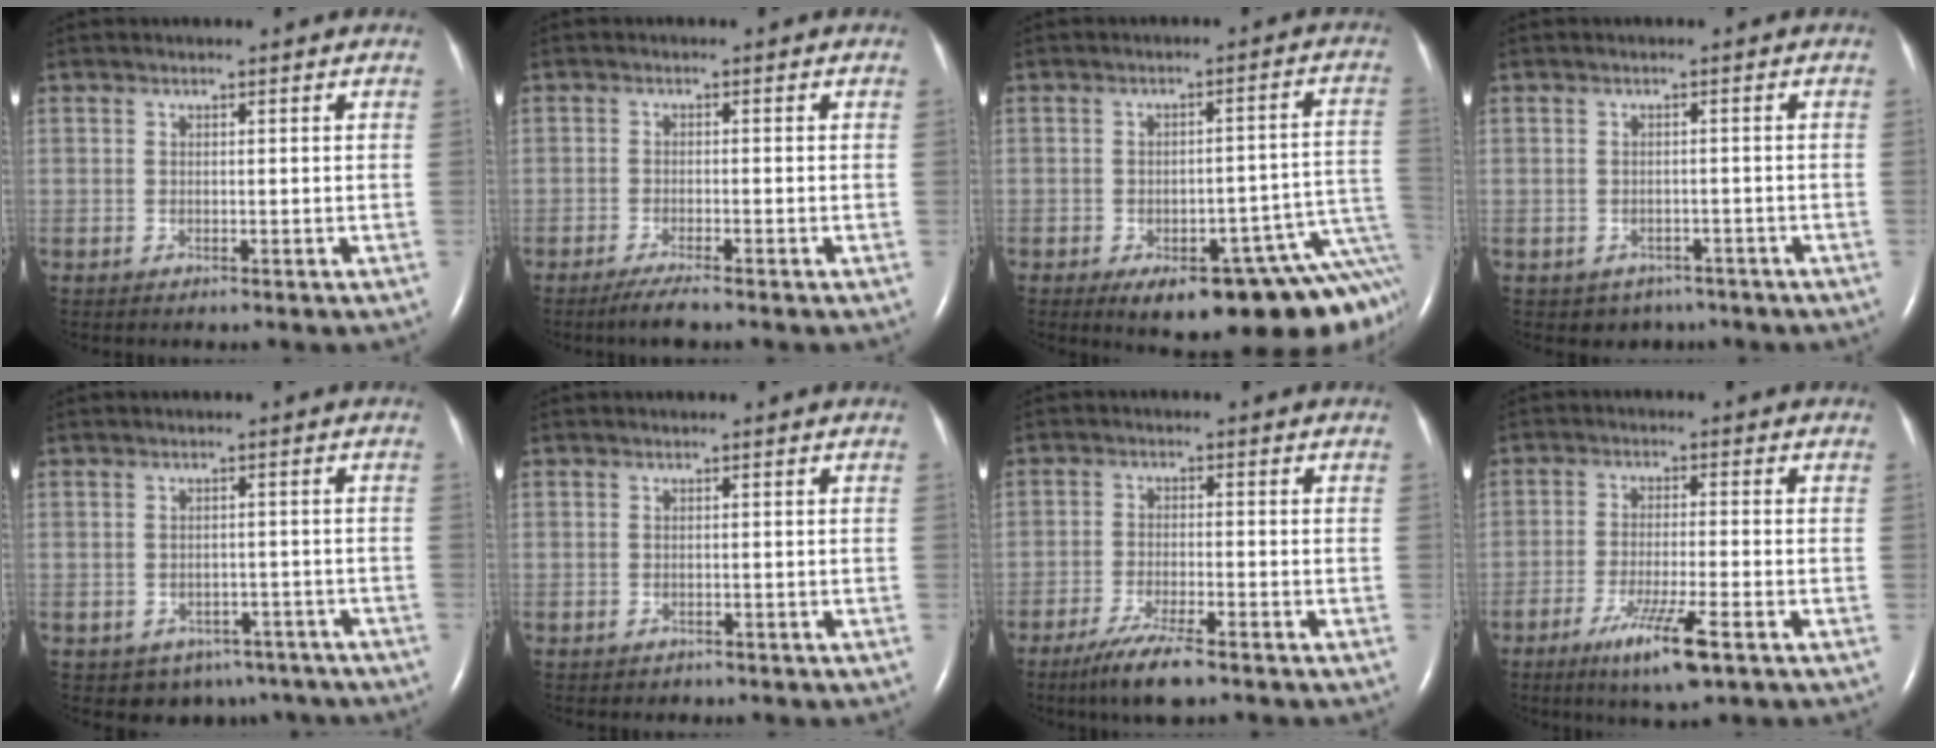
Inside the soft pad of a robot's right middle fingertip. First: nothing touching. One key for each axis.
{"total": 3.1, "fx": -2.5, "fy": 0.1, "fz": 1.9, "tx": -0.044, "ty": -0.009, "tz": -0.047}
{"total": 17.4, "fx": -11.1, "fy": 5.3, "fz": 12.2, "tx": -0.065, "ty": 0.033, "tz": -0.130}
{"total": 3.9, "fx": -2.7, "fy": 2.8, "fz": 0.4, "tx": -0.010, "ty": 0.011, "tz": -0.029}
{"total": 7.8, "fx": -5.4, "fy": 5.3, "fz": 1.8, "tx": -0.022, "ty": 0.011, "tz": -0.056}
{"total": 1.5, "fx": -1.2, "fy": 0.9, "fz": 0.3, "tx": -0.017, "ty": 0.001, "tz": -0.009}
{"total": 7.0, "fx": -5.0, "fy": 0.9, "fz": 4.8, "tx": -0.097, "ty": -0.017, "tz": -0.087}
{"total": 8.2, "fx": -4.6, "fy": 0.4, "fz": 6.8, "tx": -0.129, "ty": -0.019, "tz": -0.078}